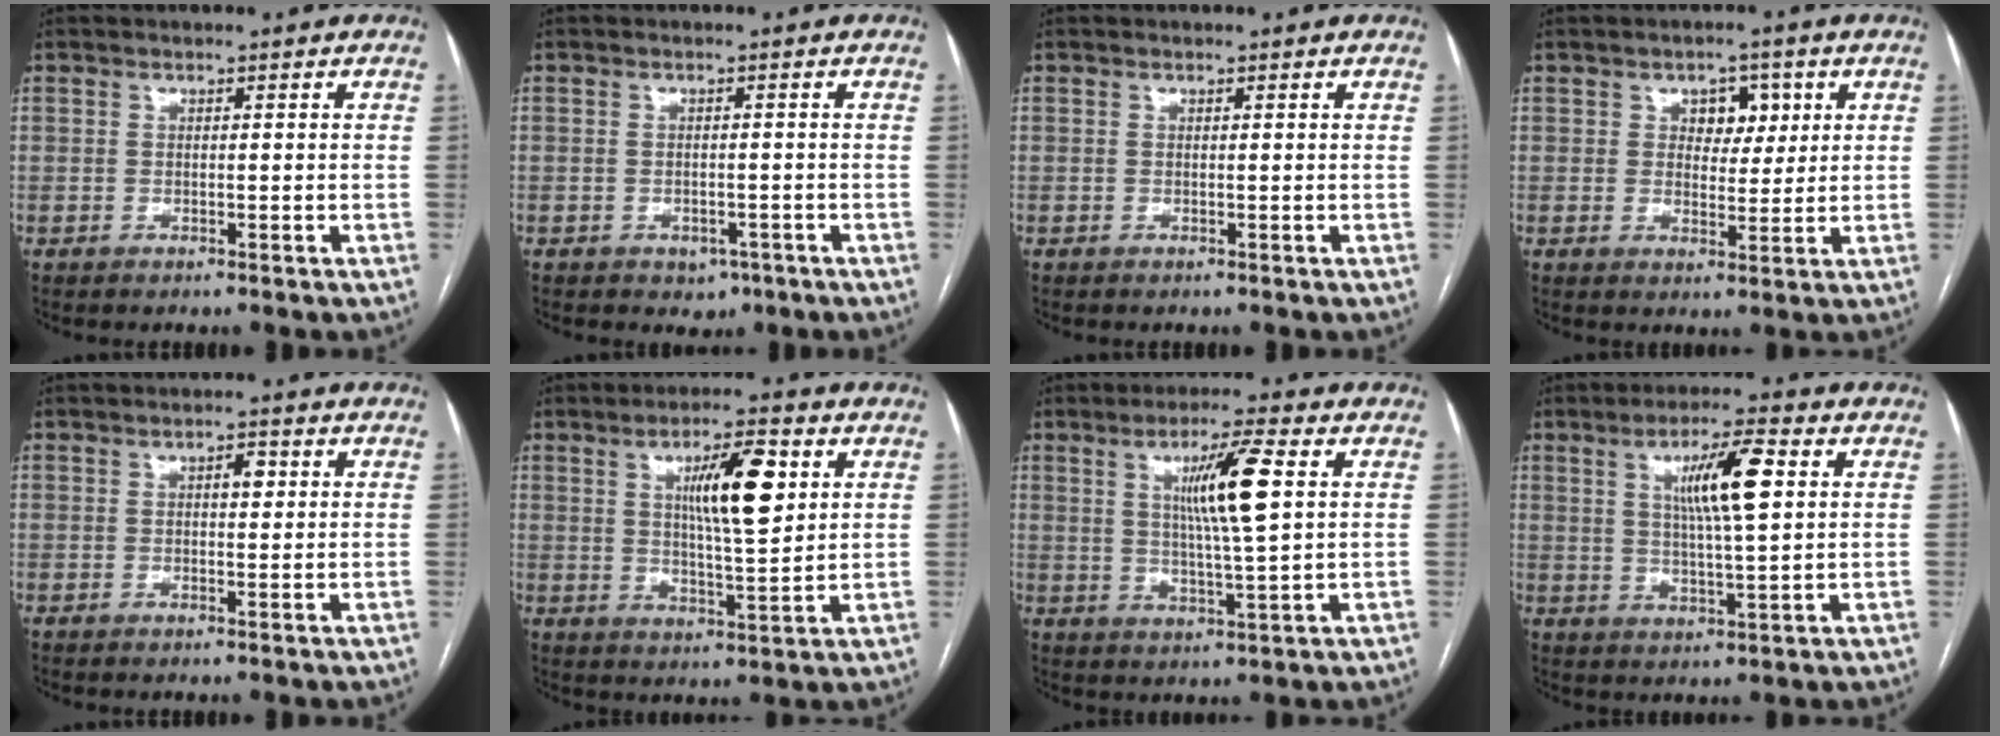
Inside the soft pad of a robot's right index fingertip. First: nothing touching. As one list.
[{"total": 2.4, "force": [-1.3, 1.8, 0.9], "torque": [-0.005, 0.004, -0.009]}, {"total": 0.0}, {"total": 4.7, "force": [1.9, 3.1, 3.0], "torque": [-0.033, 0.010, 0.029]}, {"total": 2.2, "force": [0.6, 0.9, 1.9], "torque": [-0.030, 0.005, 0.008]}, {"total": 10.2, "force": [3.3, 1.8, 9.5], "torque": [-0.157, 0.003, 0.056]}, {"total": 9.4, "force": [2.6, -0.1, 9.0], "torque": [-0.159, -0.002, 0.044]}, {"total": 9.3, "force": [2.8, 0.9, 8.8], "torque": [-0.152, 0.006, 0.048]}]